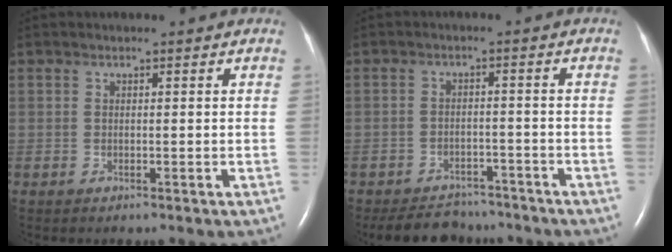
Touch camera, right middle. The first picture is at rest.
{"total": 8.0, "force": [-7.2, 3.2, 1.5], "torque": [-0.021, -0.002, -0.101]}